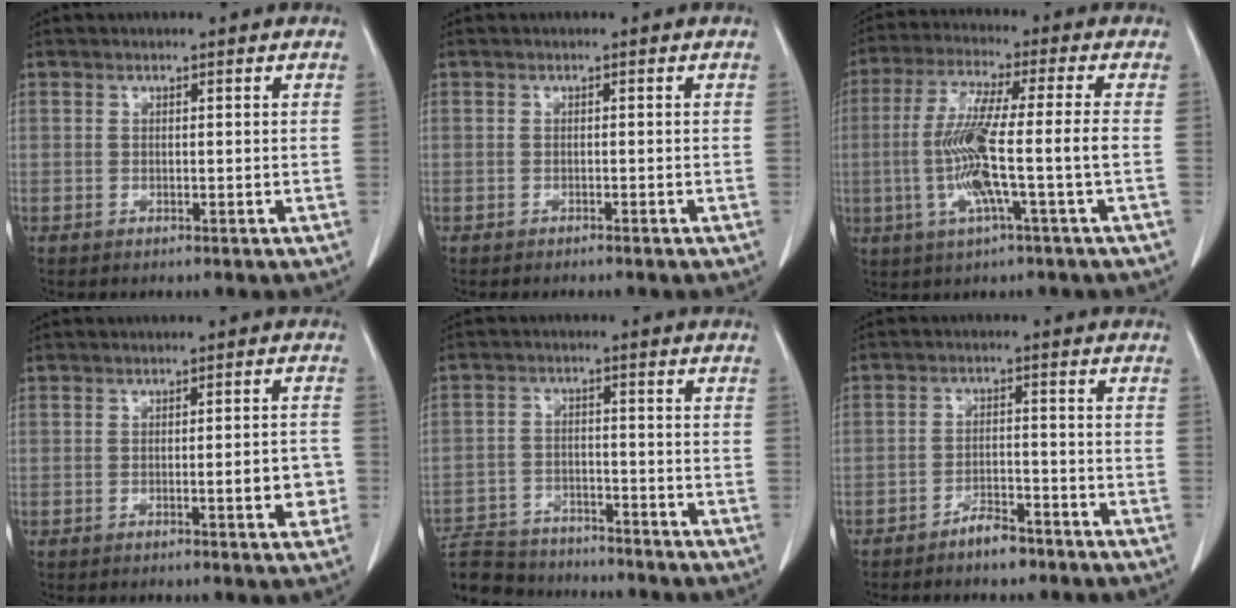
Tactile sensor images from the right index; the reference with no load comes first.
{"total": 0.9, "force": [-0.8, 0.1, 0.5], "torque": [-0.010, -0.001, -0.009]}
{"total": 11.3, "force": [-2.1, -0.4, 11.1], "torque": [-0.223, 0.001, -0.043]}
{"total": 4.6, "force": [-1.2, 0.9, 4.3], "torque": [-0.054, 0.002, -0.012]}
{"total": 12.8, "force": [-11.8, 3.8, 3.3], "torque": [-0.063, 0.010, -0.184]}
{"total": 4.2, "force": [-3.4, 1.3, 2.1], "torque": [-0.038, 0.003, -0.056]}